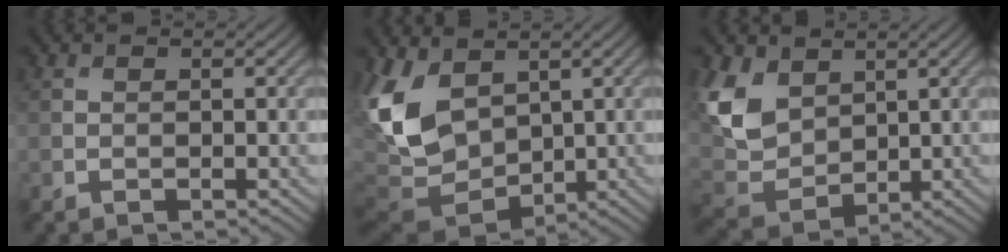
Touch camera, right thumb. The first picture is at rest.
{"total": 11.7, "force": [2.7, 8.1, 7.9], "torque": [-0.223, -0.003, 0.045]}
{"total": 9.1, "force": [3.6, 6.3, 5.4], "torque": [-0.159, 0.000, 0.077]}